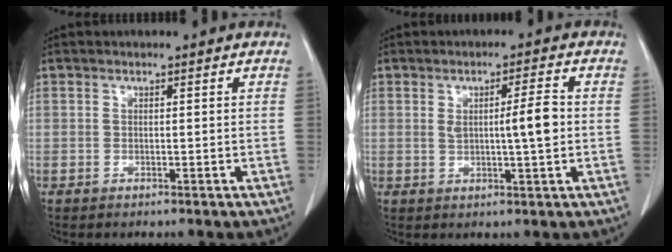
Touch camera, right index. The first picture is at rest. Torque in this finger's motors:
{"motor_torque": [0.66, 0.12, 0.14, 0.08]}